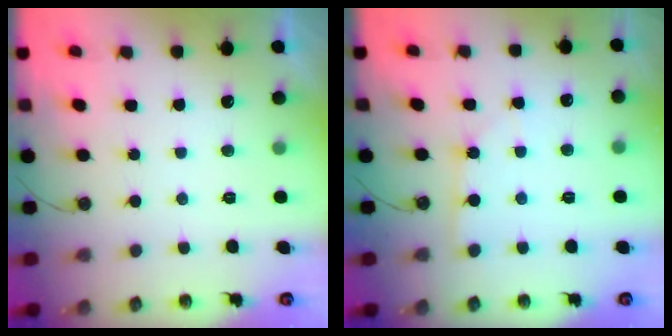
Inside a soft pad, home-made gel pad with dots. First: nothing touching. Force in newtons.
{"total": 2.4, "press": 2.4, "slide": 0.2}